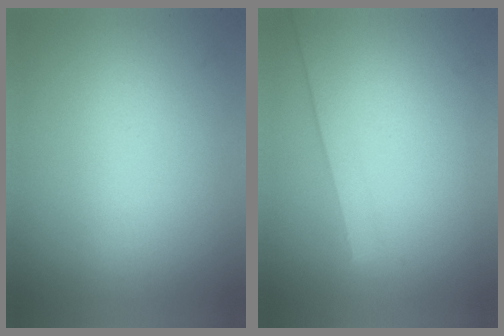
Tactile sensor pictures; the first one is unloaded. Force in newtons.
{"total": 1.6}